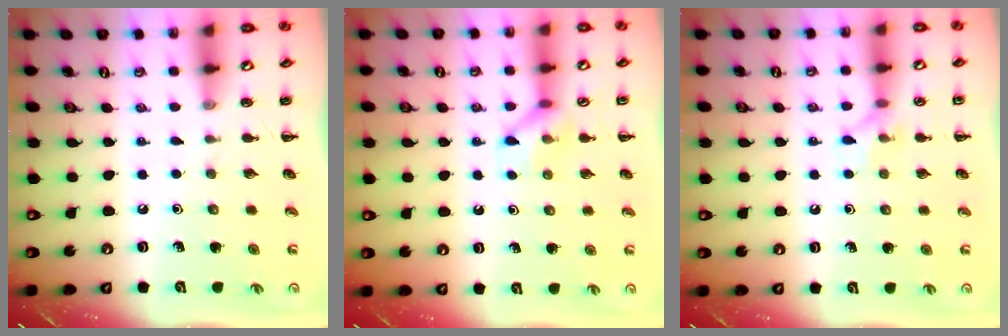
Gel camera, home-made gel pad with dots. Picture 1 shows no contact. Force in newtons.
{"total": 8.3, "press": 8.3, "slide": 0.4}
{"total": 6.3, "press": 6.2, "slide": 0.9}